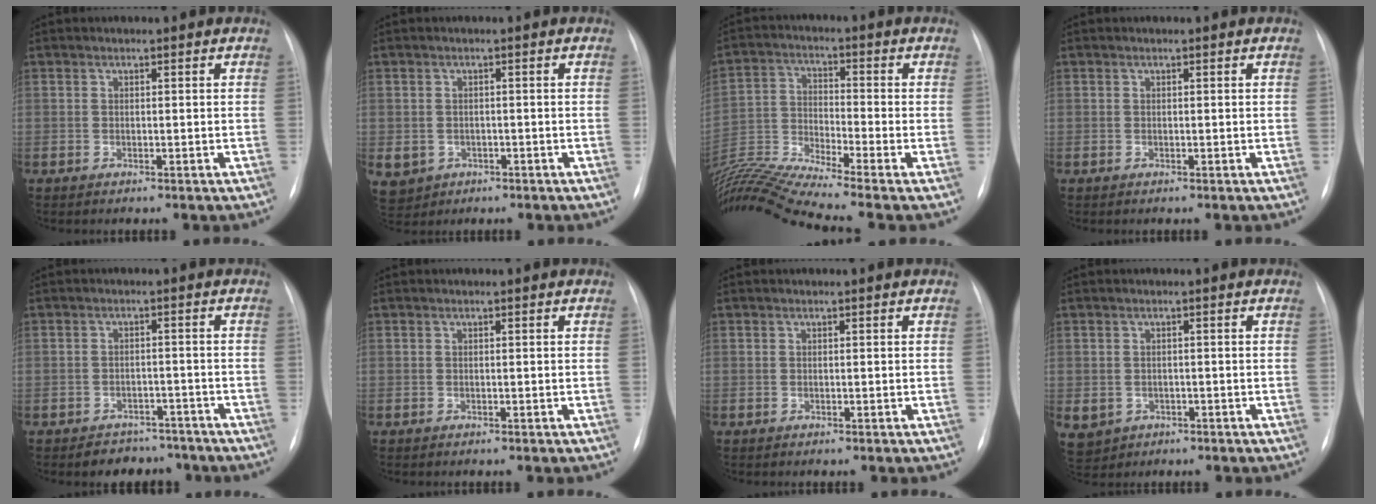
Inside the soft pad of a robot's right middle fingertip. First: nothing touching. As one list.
[{"total": 6.1, "force": [-2.4, 5.3, 1.8], "torque": [-0.042, 0.002, -0.028]}, {"total": 14.2, "force": [-12.6, -2.6, 5.9], "torque": [-0.121, -0.011, -0.232]}, {"total": 0.0}, {"total": 5.4, "force": [-4.5, 2.9, 0.3], "torque": [0.011, 0.015, -0.061]}, {"total": 0.0}, {"total": 0.0}, {"total": 6.5, "force": [-2.6, 5.6, 2.1], "torque": [-0.055, 0.001, -0.029]}]